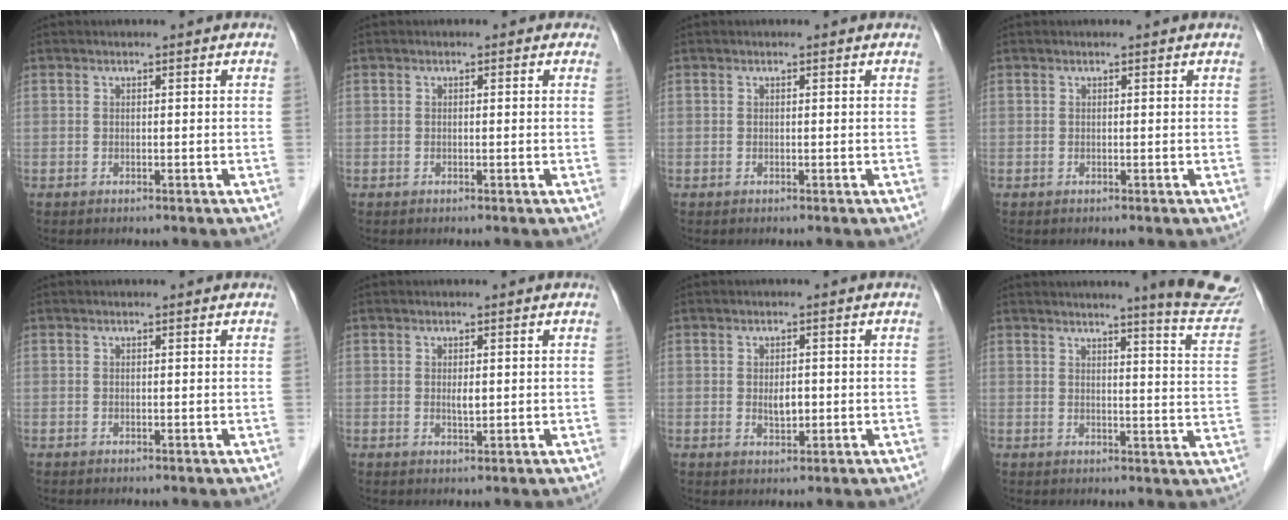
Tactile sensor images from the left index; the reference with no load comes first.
{"total": 0.6, "force": [0.1, 0.6, 0.1], "torque": [0.006, -0.002, -0.007]}
{"total": 0.0}
{"total": 0.5, "force": [0.5, 0.1, 0.2], "torque": [-0.010, 0.009, 0.006]}
{"total": 0.0}
{"total": 1.4, "force": [0.0, 0.6, 1.3], "torque": [-0.021, -0.006, 0.002]}
{"total": 2.5, "force": [-0.4, 1.3, 2.0], "torque": [-0.036, -0.004, -0.002]}
{"total": 11.8, "force": [10.6, -0.4, 5.0], "torque": [-0.046, -0.057, 0.103]}